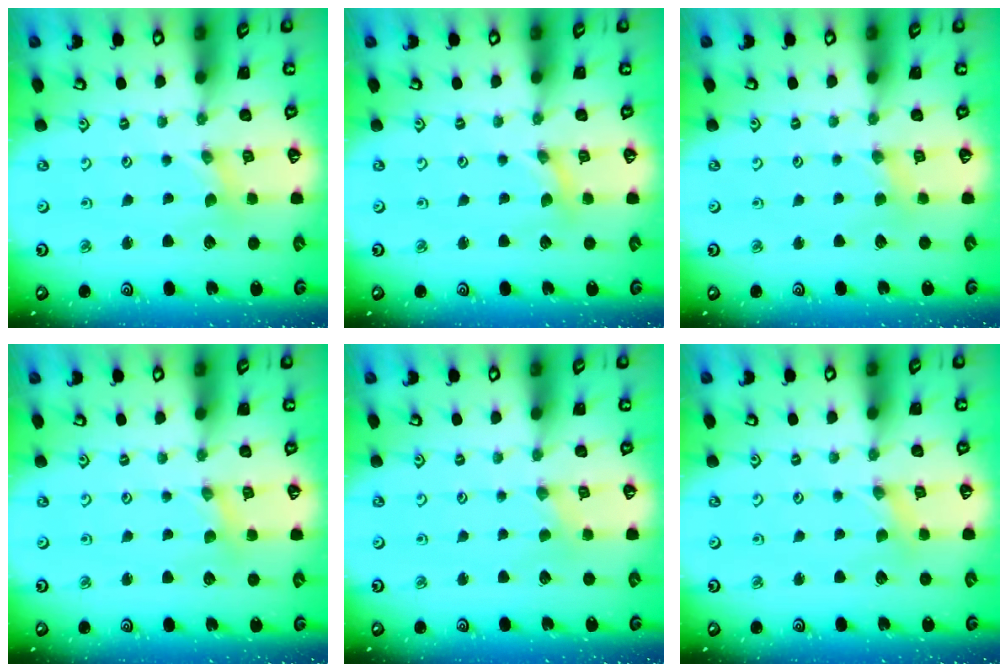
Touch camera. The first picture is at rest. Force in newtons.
{"total": 0.0}
{"total": 1.9, "press": 1.8, "slide": 0.3}
{"total": 0.6, "press": 0.6, "slide": 0.1}
{"total": 0.0}
{"total": 0.0}